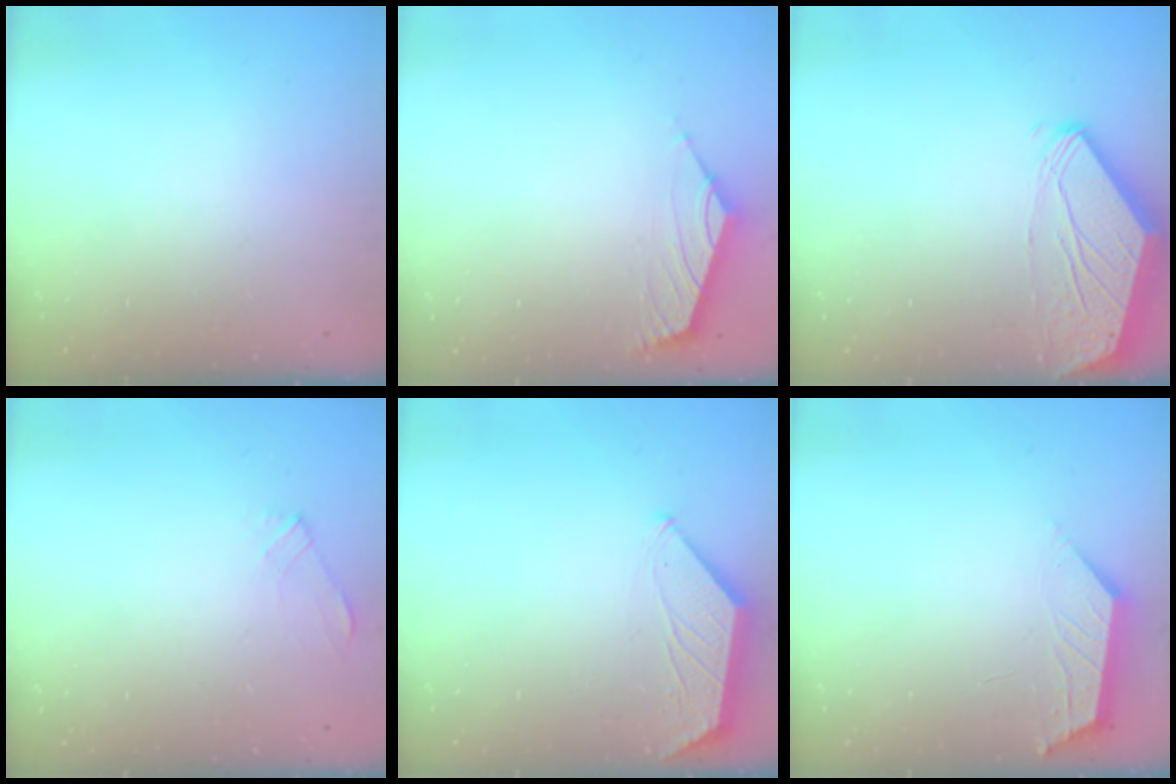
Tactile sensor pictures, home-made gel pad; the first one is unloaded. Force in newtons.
{"total": 1.6, "press": 1.5, "slide": 0.7}
{"total": 0.0}
{"total": 1.9, "press": 1.9, "slide": 0.4}
{"total": 0.9, "press": 0.9, "slide": 0.2}
{"total": 1.8, "press": 1.7, "slide": 0.3}